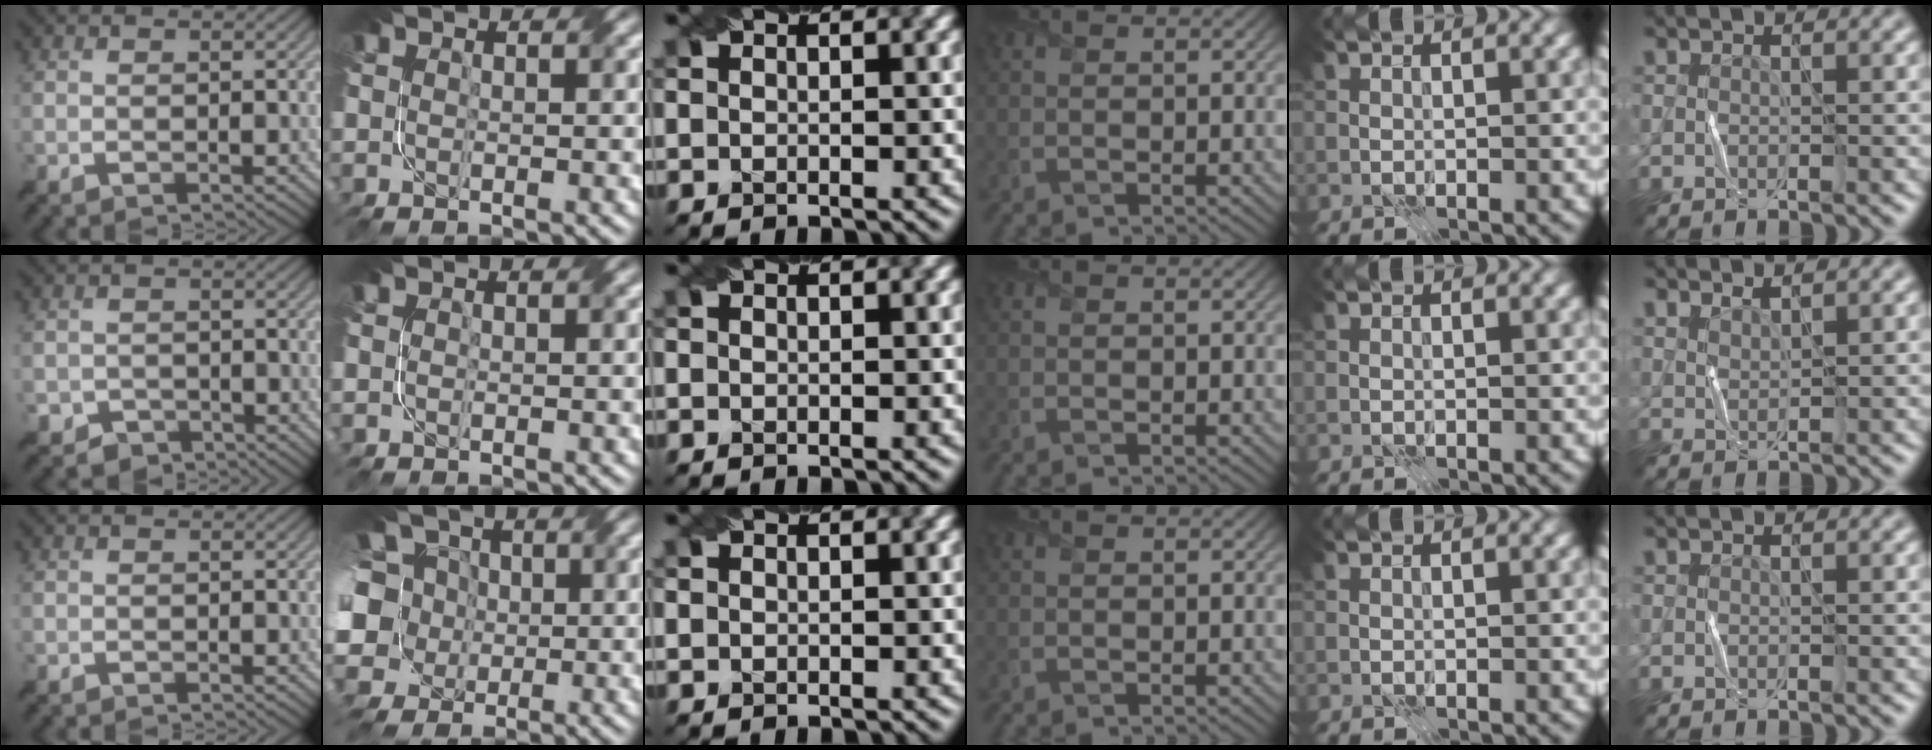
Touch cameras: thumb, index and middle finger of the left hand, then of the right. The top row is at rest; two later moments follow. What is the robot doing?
{"motion": "fold", "object": "coffee filter"}